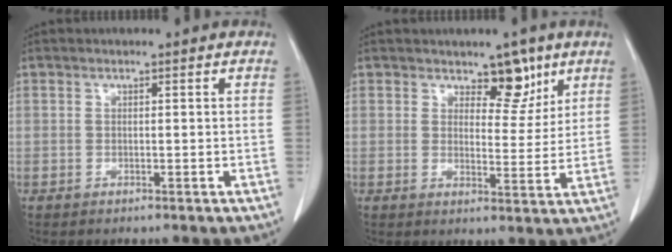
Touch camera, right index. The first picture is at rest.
{"total": 5.3, "force": [3.6, 2.7, 2.8], "torque": [-0.025, -0.005, 0.054]}